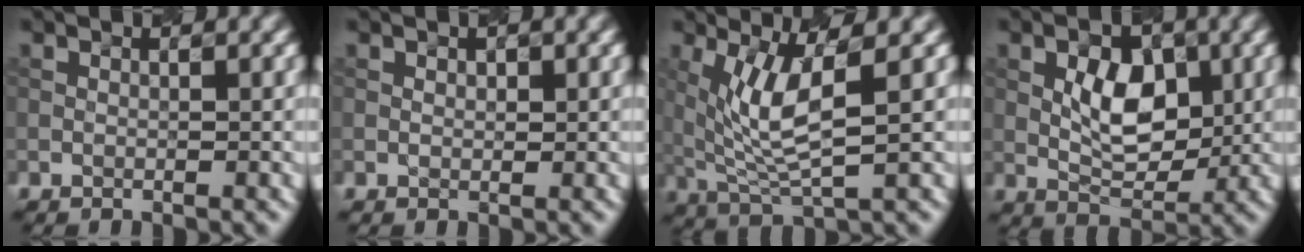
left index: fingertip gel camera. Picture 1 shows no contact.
{"total": 0.0}
{"total": 5.4, "force": [1.1, 1.4, 5.1], "torque": [-0.119, -0.011, 0.041]}
{"total": 4.6, "force": [0.6, 2.7, 3.6], "torque": [-0.061, 0.000, 0.019]}